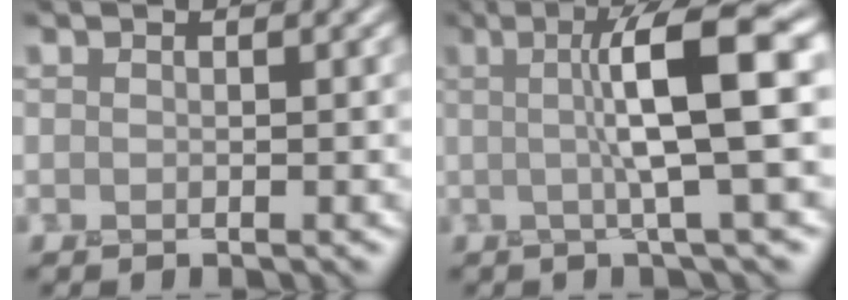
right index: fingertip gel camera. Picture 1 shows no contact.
{"total": 8.2, "force": [1.0, 1.1, 8.0], "torque": [-0.116, 0.015, 0.012]}